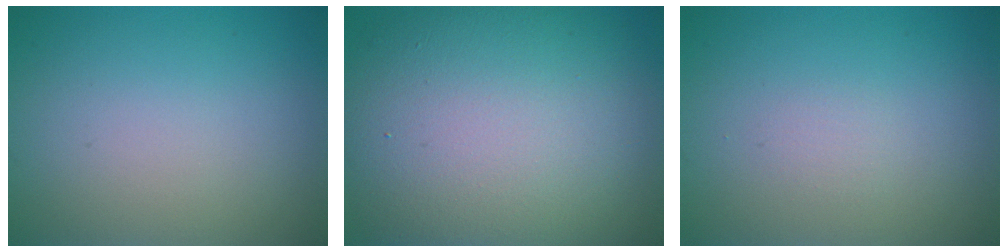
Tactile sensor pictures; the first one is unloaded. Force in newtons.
{"total": 14.8, "press": 14.8, "slide": 1.2}
{"total": 0.6, "press": 0.6, "slide": 0.0}